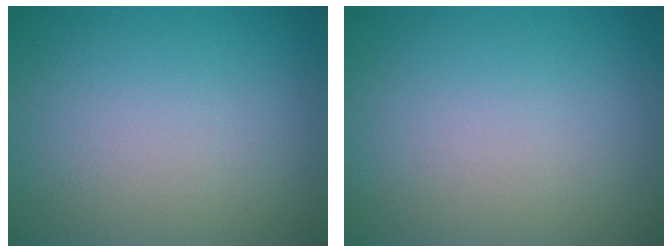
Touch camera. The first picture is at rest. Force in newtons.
{"total": 0.0}